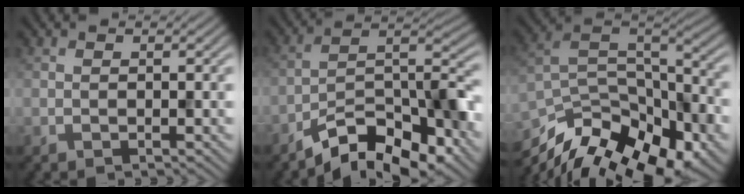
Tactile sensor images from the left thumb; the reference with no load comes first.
{"total": 11.2, "force": [-8.0, 3.5, 6.9], "torque": [-0.098, 0.007, -0.158]}
{"total": 16.2, "force": [-11.6, 6.6, 9.3], "torque": [-0.212, -0.031, -0.181]}